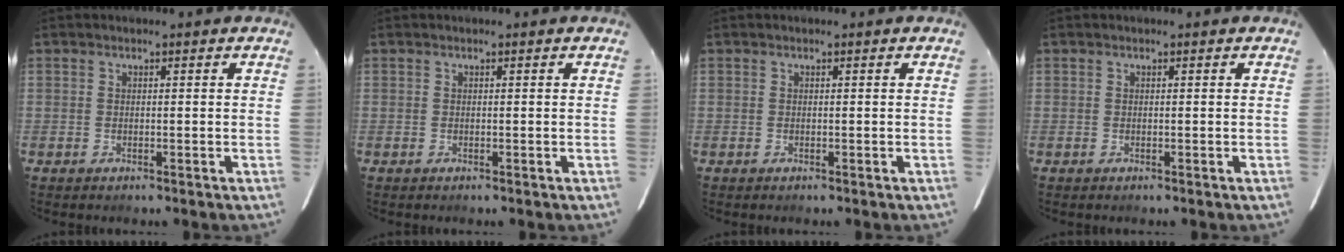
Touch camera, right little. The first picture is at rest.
{"total": 0.0}
{"total": 0.0}
{"total": 0.0}